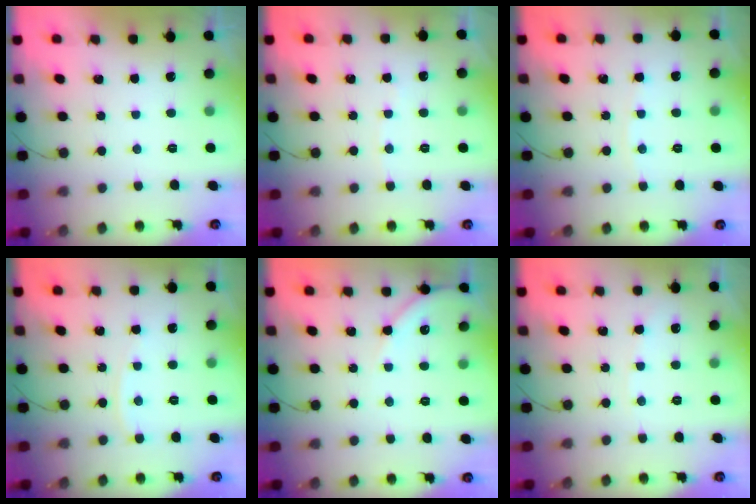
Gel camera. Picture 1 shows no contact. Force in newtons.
{"total": 2.0, "press": 2.0, "slide": 0.3}
{"total": 1.5, "press": 1.5, "slide": 0.2}
{"total": 2.9, "press": 2.9, "slide": 0.3}
{"total": 6.7, "press": 6.7, "slide": 0.8}
{"total": 3.1, "press": 3.0, "slide": 0.5}